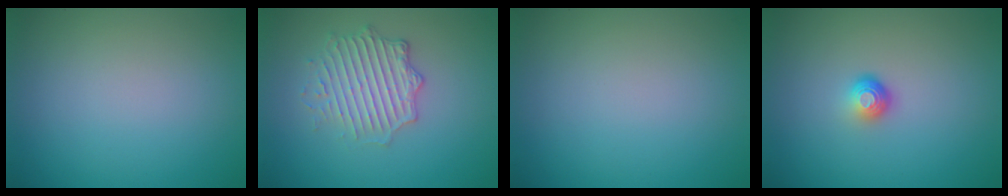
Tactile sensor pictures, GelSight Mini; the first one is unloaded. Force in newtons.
{"total": 3.7, "press": 3.2, "slide": 1.7}
{"total": 0.0}
{"total": 1.6, "press": 1.0, "slide": 1.3}